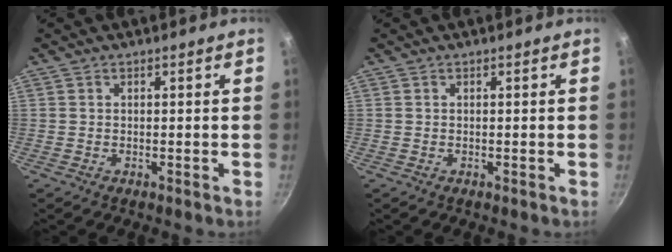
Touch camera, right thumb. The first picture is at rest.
{"total": 0.0}